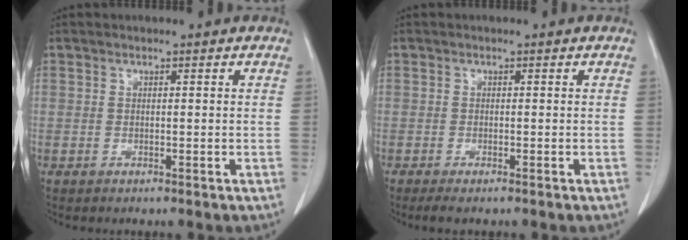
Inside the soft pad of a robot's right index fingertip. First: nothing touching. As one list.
[{"total": 2.4, "force": [-1.8, 0.4, 1.5], "torque": [-0.022, -0.007, -0.025]}]